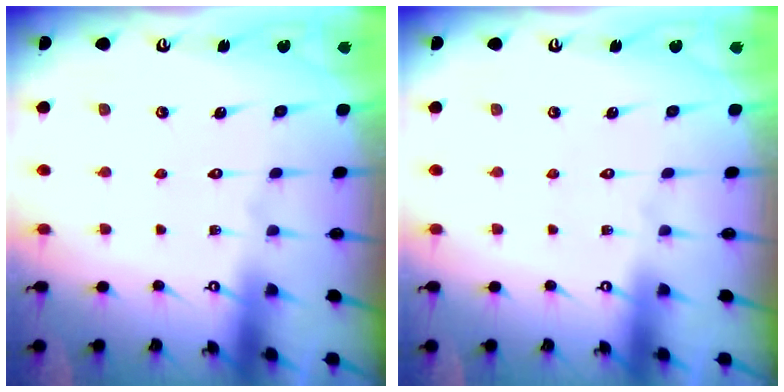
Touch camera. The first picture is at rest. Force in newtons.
{"total": 0.0}